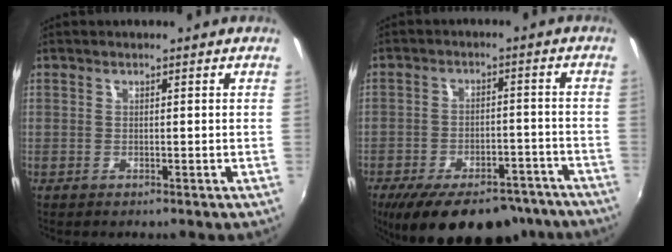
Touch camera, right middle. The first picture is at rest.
{"total": 20.0, "force": [-15.5, 8.2, 9.7], "torque": [-0.180, -0.006, -0.202]}